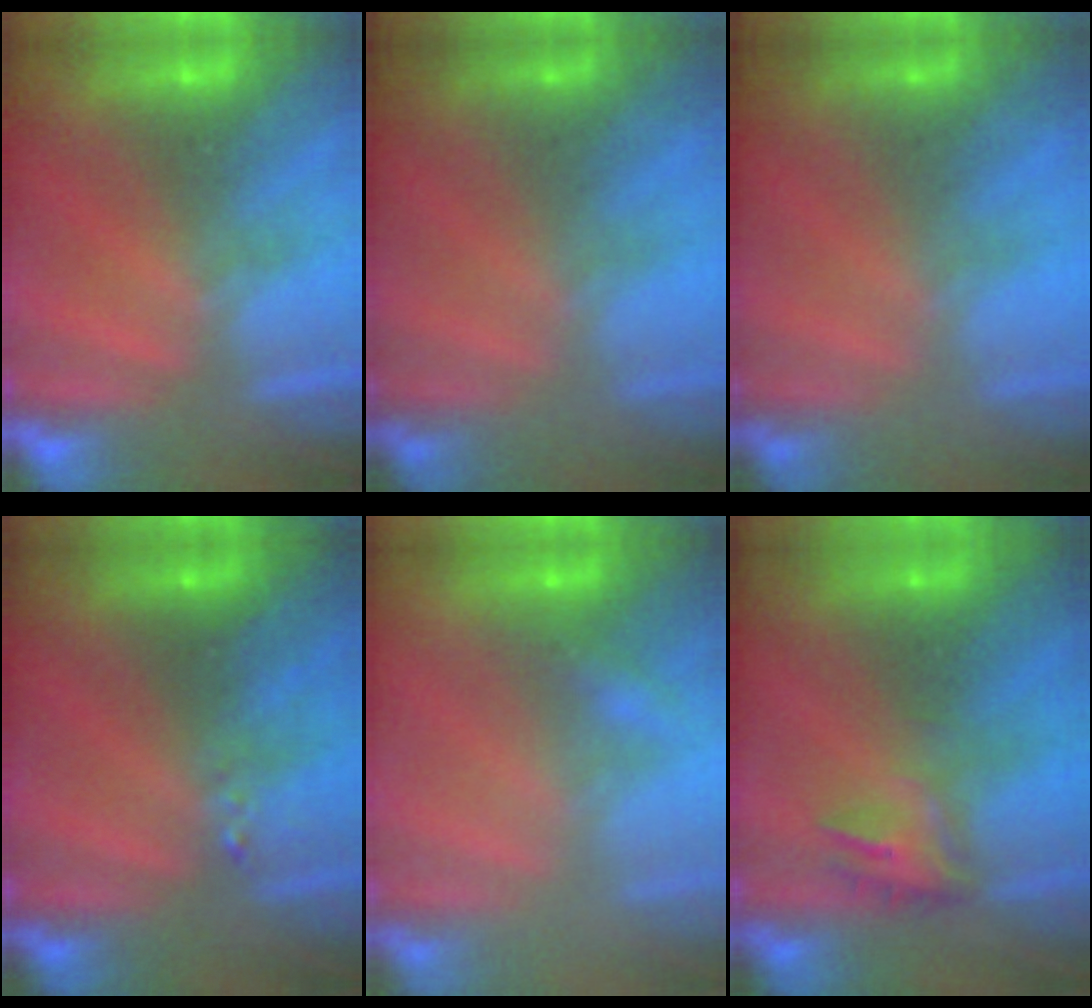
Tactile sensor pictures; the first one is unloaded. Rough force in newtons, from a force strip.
{"total": 1.8}
{"total": 1.8}
{"total": 2.5}
{"total": 2.4}
{"total": 3.4}